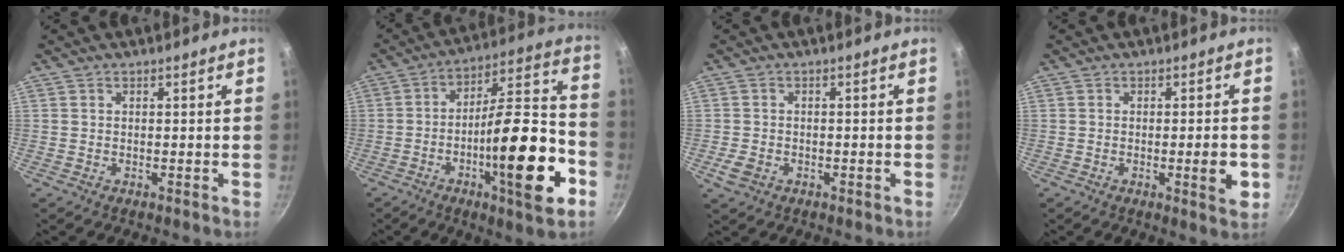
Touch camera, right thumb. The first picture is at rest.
{"total": 22.3, "force": [-7.5, 5.8, 20.2], "torque": [-0.283, 0.047, -0.122]}
{"total": 3.3, "force": [-1.4, 2.3, 1.8], "torque": [-0.035, 0.009, -0.022]}
{"total": 5.0, "force": [-1.1, 1.1, 4.7], "torque": [-0.059, -0.002, -0.014]}